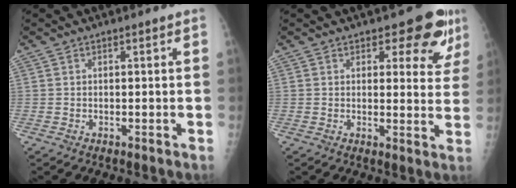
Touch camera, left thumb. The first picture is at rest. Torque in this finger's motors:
{"motor_torque": [0.10, 0.28, -0.13, -0.14, 0.07]}